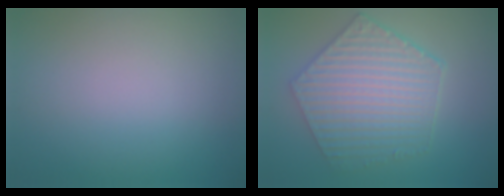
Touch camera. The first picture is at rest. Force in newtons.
{"total": 5.9, "press": 4.8, "slide": 3.6}